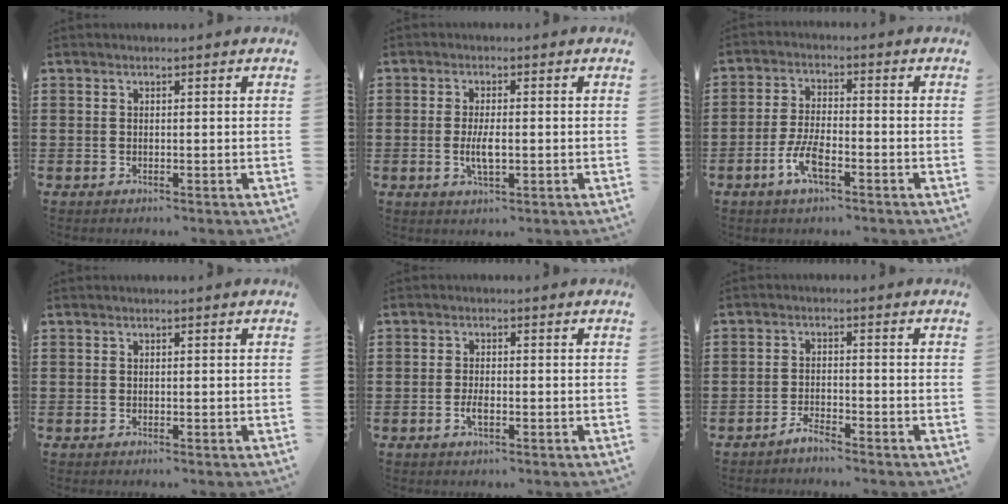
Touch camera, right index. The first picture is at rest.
{"total": 4.2, "force": [-0.6, 1.3, 3.9], "torque": [-0.082, -0.004, -0.016]}
{"total": 6.0, "force": [-3.0, 2.0, 4.8], "torque": [-0.112, -0.006, -0.060]}
{"total": 0.0}
{"total": 2.3, "force": [-0.9, 0.7, 2.0], "torque": [-0.046, -0.006, -0.017]}
{"total": 2.3, "force": [-2.3, 0.1, 0.6], "torque": [-0.013, 0.004, -0.044]}